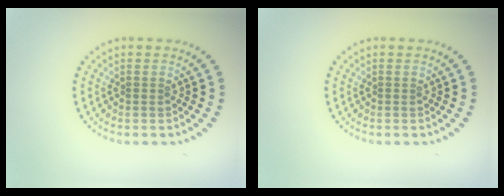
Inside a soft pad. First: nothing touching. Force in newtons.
{"total": 0.0}